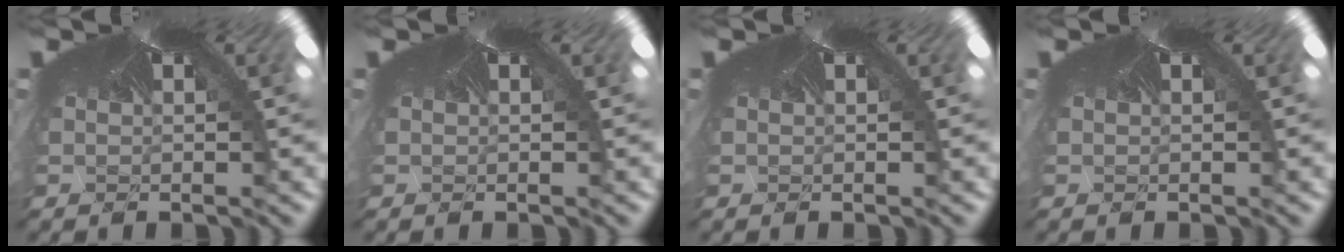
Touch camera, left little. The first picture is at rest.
{"total": 0.0}
{"total": 0.0}
{"total": 0.0}